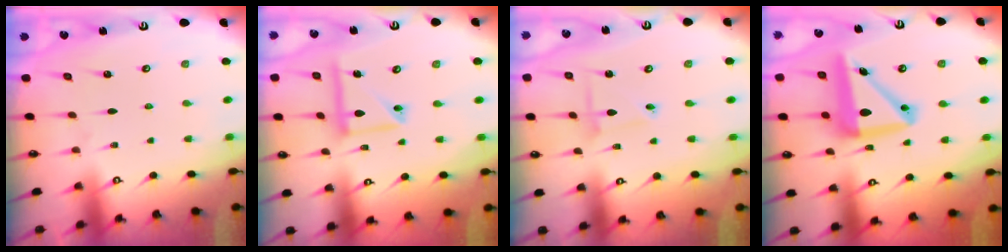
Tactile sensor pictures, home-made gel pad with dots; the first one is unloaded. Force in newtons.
{"total": 12.5, "press": 12.5, "slide": 1.2}
{"total": 2.8, "press": 2.8, "slide": 0.3}
{"total": 13.5, "press": 13.3, "slide": 2.5}